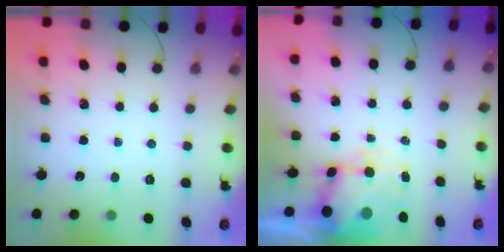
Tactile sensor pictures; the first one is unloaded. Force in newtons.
{"total": 8.4, "press": 8.1, "slide": 1.9}